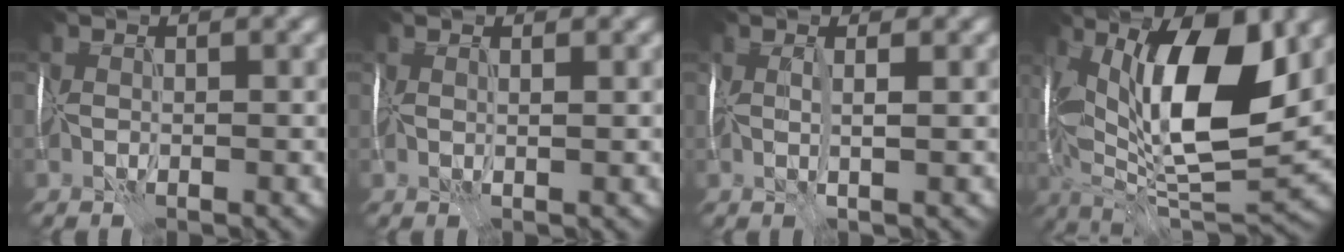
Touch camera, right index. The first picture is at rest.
{"total": 0.9, "force": [0.7, -0.3, 0.5], "torque": [-0.010, 0.002, 0.011]}
{"total": 1.6, "force": [0.6, -0.2, 1.5], "torque": [-0.025, 0.005, 0.008]}
{"total": 14.5, "force": [4.2, 5.4, 12.8], "torque": [-0.221, 0.001, 0.070]}